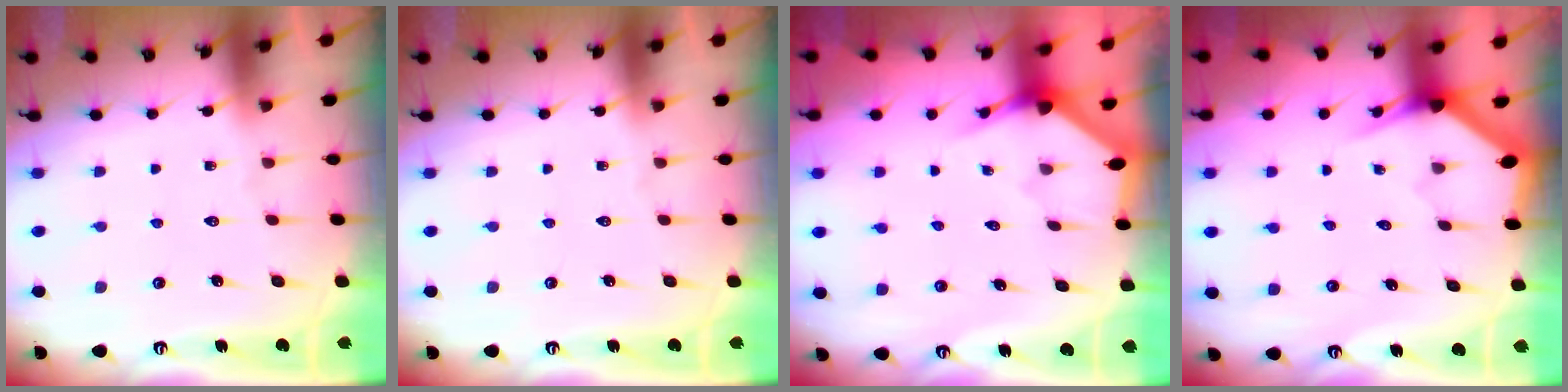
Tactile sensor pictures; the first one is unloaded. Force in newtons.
{"total": 0.0}
{"total": 2.8, "press": 2.8, "slide": 0.2}
{"total": 3.2, "press": 3.2, "slide": 0.1}